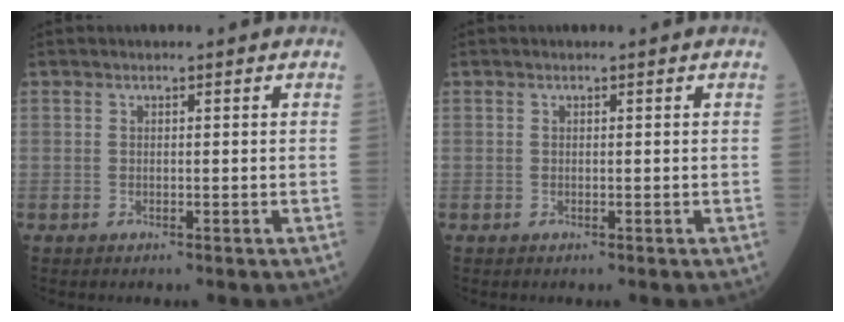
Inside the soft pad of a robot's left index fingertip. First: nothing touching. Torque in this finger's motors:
{"motor_torque": [0.12, 0.12, 0.02, 0.01]}